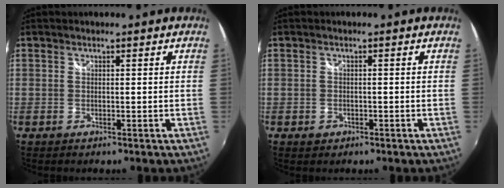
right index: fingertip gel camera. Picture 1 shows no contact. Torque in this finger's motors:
{"motor_torque": [0.18, -0.10, 0.09, 0.00]}